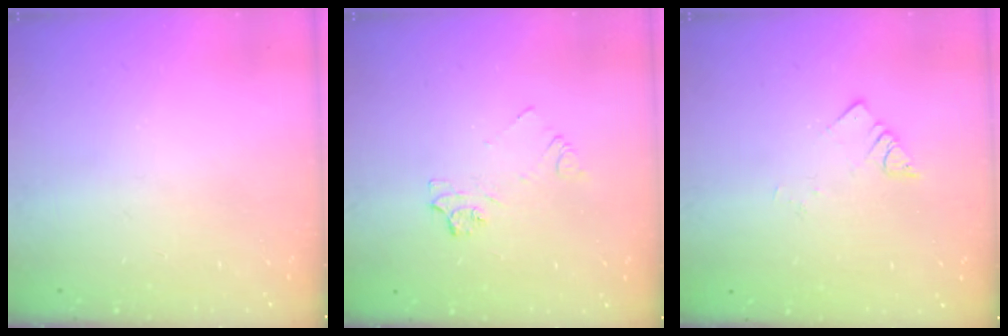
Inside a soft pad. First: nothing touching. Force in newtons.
{"total": 5.9, "press": 5.9, "slide": 0.8}
{"total": 2.9, "press": 2.8, "slide": 0.6}